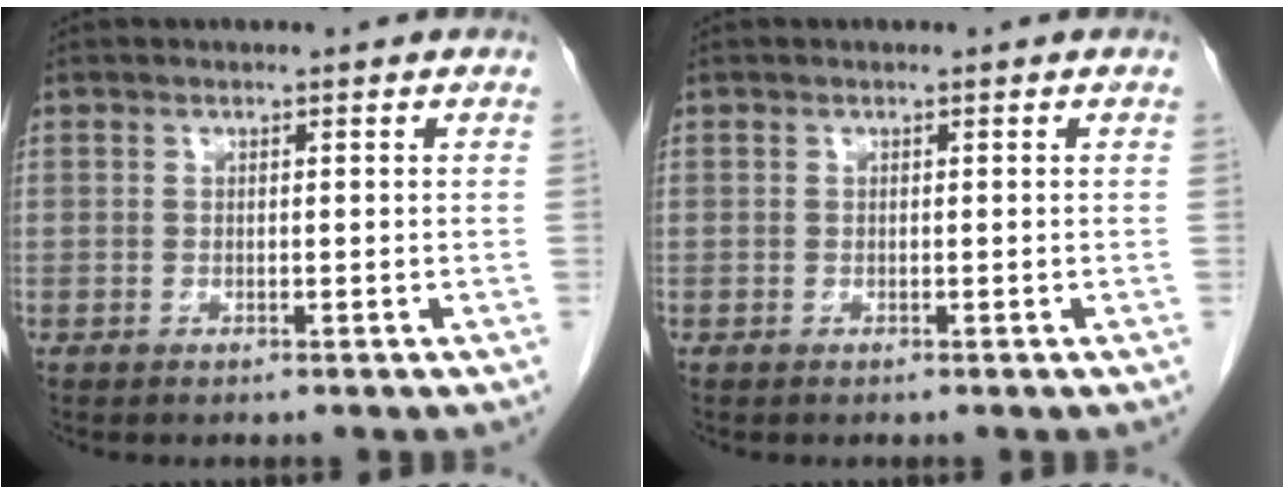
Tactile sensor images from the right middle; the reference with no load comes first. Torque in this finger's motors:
{"motor_torque": [-0.06, 0.05, -0.01, 0.00]}